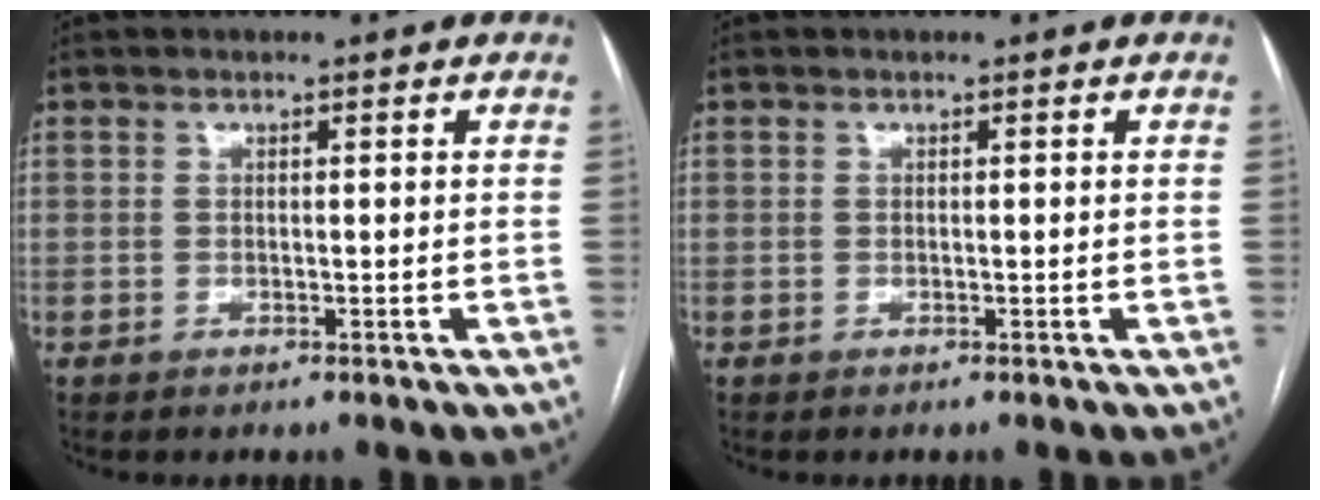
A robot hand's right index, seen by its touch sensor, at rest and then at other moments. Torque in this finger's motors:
{"motor_torque": [0.00, 0.00, 0.00, 0.00]}